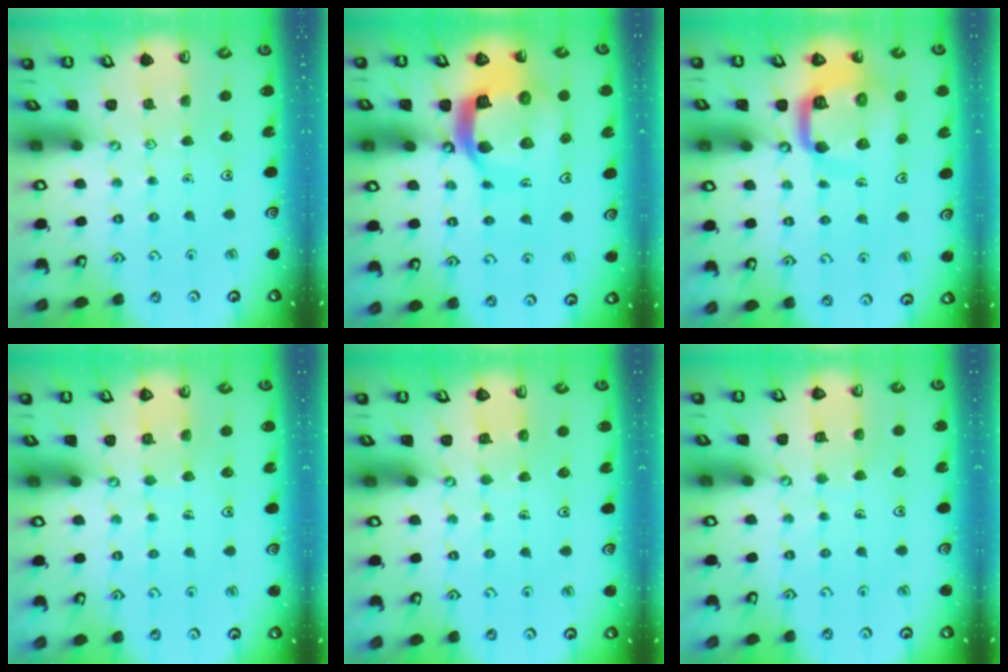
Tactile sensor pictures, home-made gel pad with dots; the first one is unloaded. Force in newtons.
{"total": 18.0, "press": 17.9, "slide": 1.9}
{"total": 13.0, "press": 13.0, "slide": 1.3}
{"total": 5.3, "press": 5.3, "slide": 0.3}
{"total": 4.4, "press": 4.4, "slide": 0.3}
{"total": 5.8, "press": 5.7, "slide": 0.4}